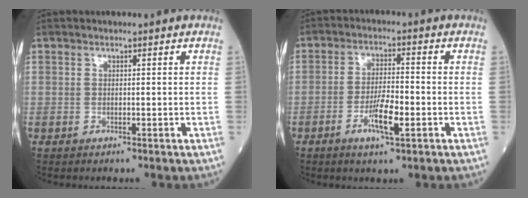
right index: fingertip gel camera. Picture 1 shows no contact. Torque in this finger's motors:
{"motor_torque": [0.08, -0.29, 0.04, 0.07]}